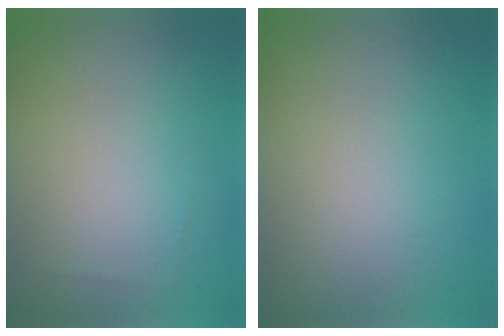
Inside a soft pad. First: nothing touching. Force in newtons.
{"total": 0.0}